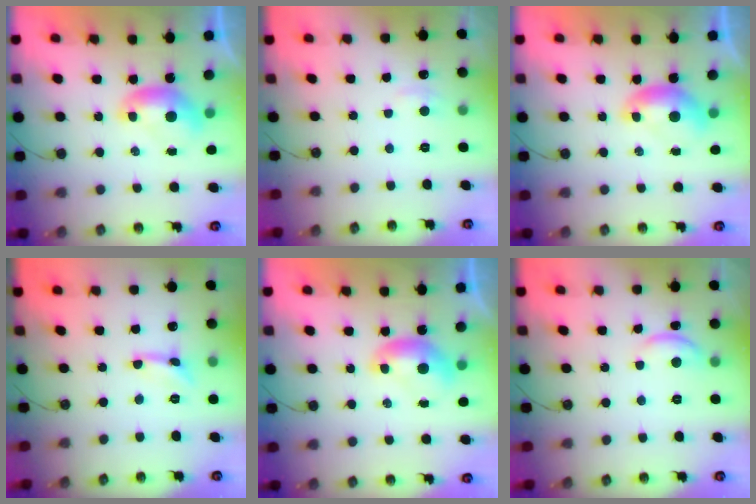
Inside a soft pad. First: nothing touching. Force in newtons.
{"total": 2.9, "press": 2.8, "slide": 0.5}
{"total": 0.0}
{"total": 0.9, "press": 0.8, "slide": 0.3}
{"total": 0.0}
{"total": 2.9, "press": 2.9, "slide": 0.4}